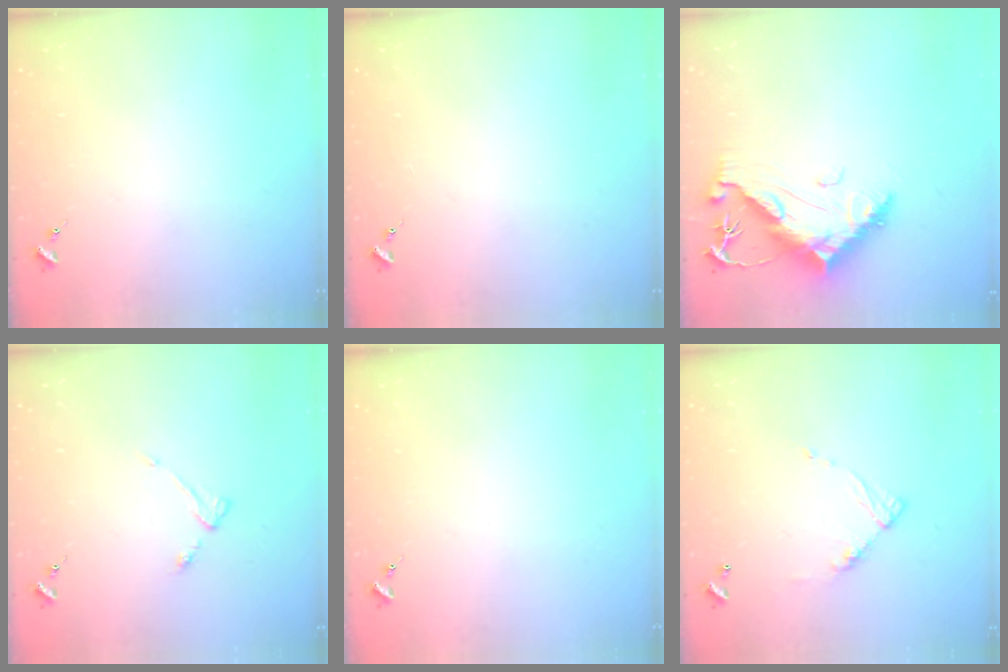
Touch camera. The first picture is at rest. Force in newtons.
{"total": 0.0}
{"total": 13.3, "press": 13.2, "slide": 1.3}
{"total": 4.7, "press": 4.7, "slide": 0.7}
{"total": 0.0}
{"total": 8.8, "press": 8.8, "slide": 0.5}